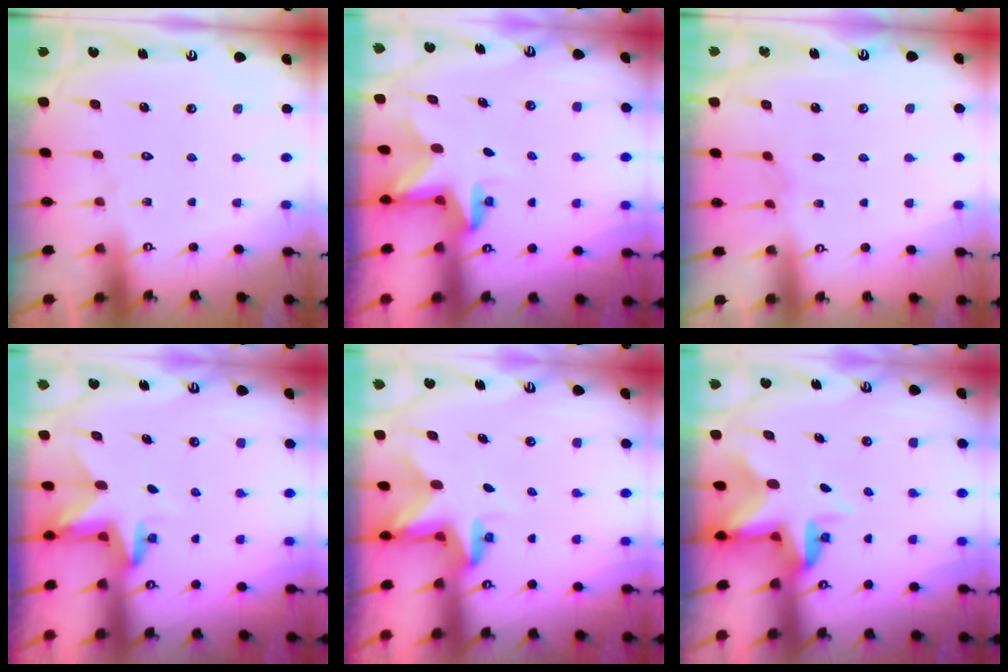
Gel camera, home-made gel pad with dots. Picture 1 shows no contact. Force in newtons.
{"total": 3.0, "press": 3.0, "slide": 0.1}
{"total": 2.6, "press": 2.6, "slide": 0.4}
{"total": 3.2, "press": 3.2, "slide": 0.1}
{"total": 2.9, "press": 2.9, "slide": 0.2}
{"total": 5.1, "press": 5.1, "slide": 0.6}